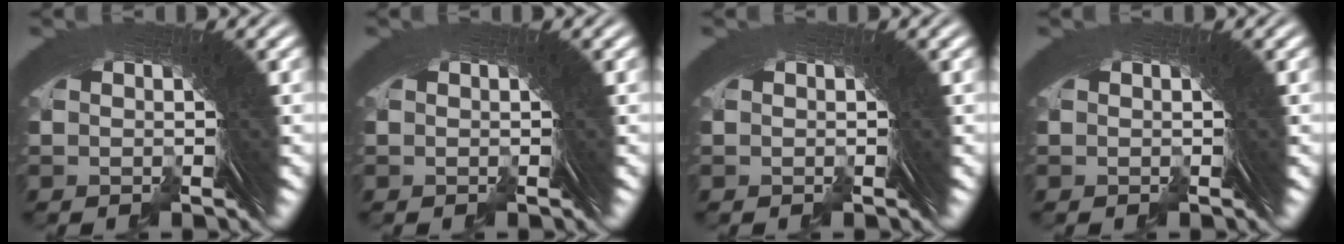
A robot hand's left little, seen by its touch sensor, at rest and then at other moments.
{"total": 0.0}
{"total": 0.0}
{"total": 0.0}